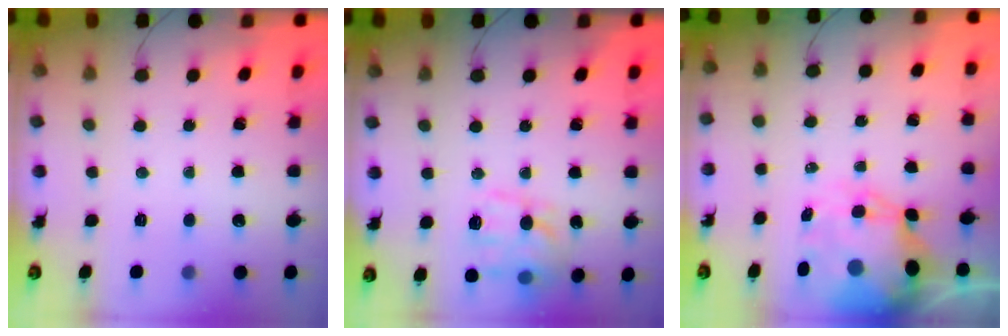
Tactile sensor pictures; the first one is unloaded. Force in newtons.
{"total": 12.9, "press": 12.9, "slide": 0.2}
{"total": 11.4, "press": 11.1, "slide": 2.7}